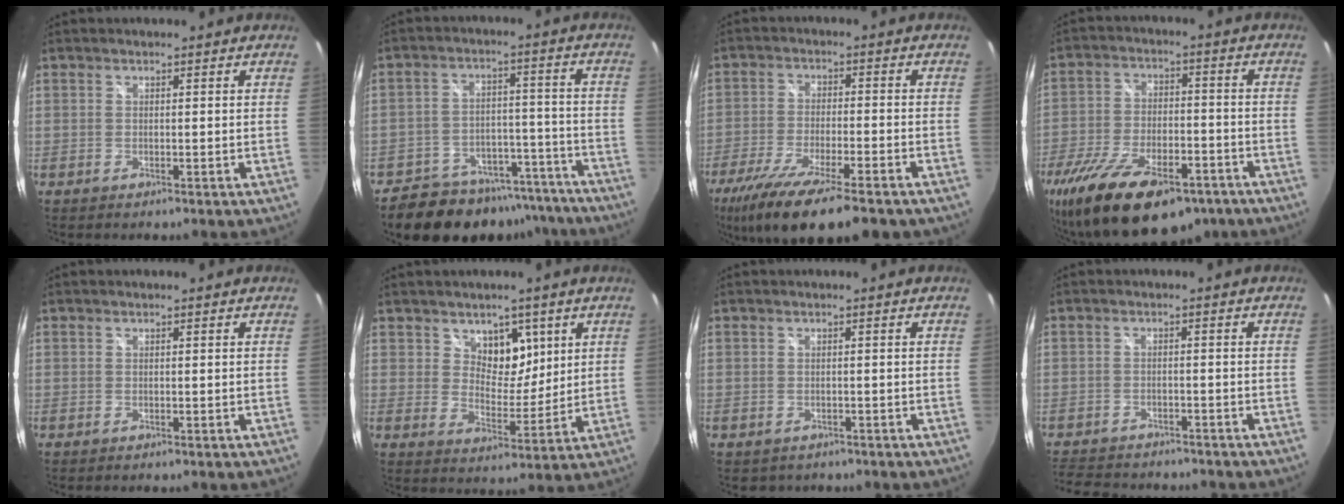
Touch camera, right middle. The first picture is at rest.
{"total": 17.2, "force": [-13.8, 8.3, 6.0], "torque": [-0.124, 0.029, -0.175]}
{"total": 17.5, "force": [-13.0, 3.5, 11.2], "torque": [-0.225, -0.059, -0.217]}
{"total": 23.1, "force": [-15.1, 10.2, 14.1], "torque": [-0.286, -0.038, -0.237]}
{"total": 0.0}
{"total": 6.7, "force": [3.7, 4.6, 3.3], "torque": [-0.040, -0.010, 0.062]}
{"total": 1.5, "force": [-0.8, 1.2, 0.4], "torque": [-0.012, -0.005, -0.008]}
{"total": 7.3, "force": [-6.6, 2.3, 2.1], "torque": [-0.062, -0.007, -0.104]}